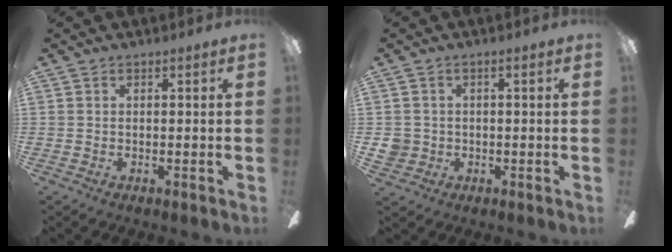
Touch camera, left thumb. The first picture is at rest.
{"total": 3.5, "force": [-0.5, 3.3, 0.9], "torque": [-0.026, 0.007, -0.009]}